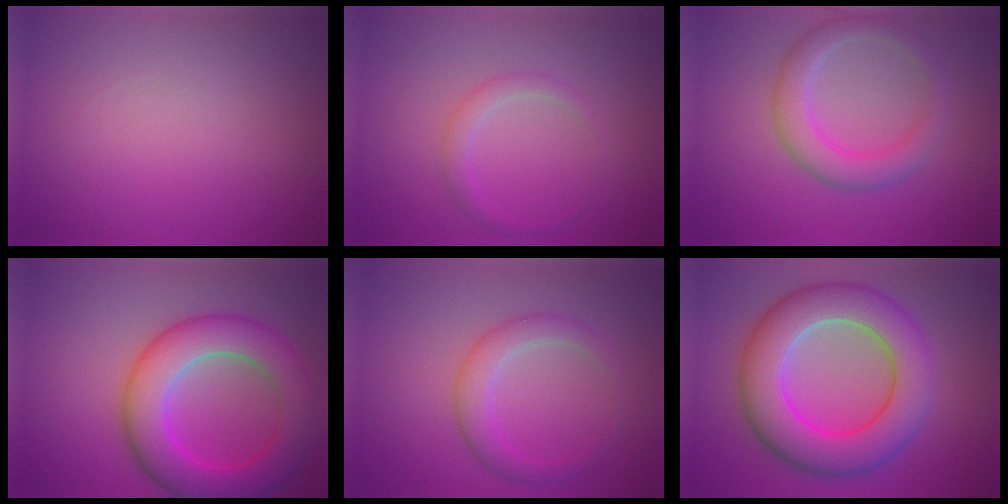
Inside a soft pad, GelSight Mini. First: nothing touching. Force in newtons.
{"total": 1.4, "press": 1.4, "slide": 0.0}
{"total": 3.6, "press": 3.6, "slide": 0.0}
{"total": 8.5, "press": 8.5, "slide": 0.4}
{"total": 2.9, "press": 2.9, "slide": 0.1}
{"total": 9.7, "press": 9.7, "slide": 0.1}